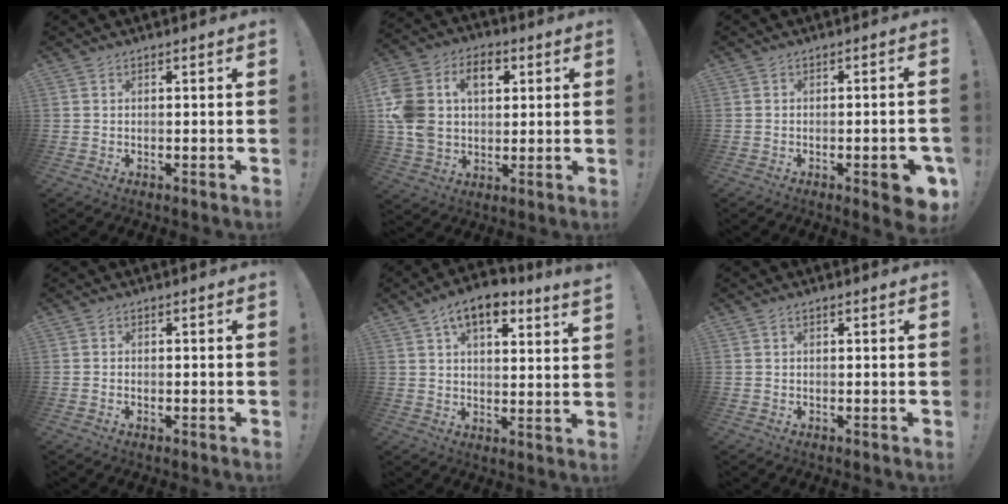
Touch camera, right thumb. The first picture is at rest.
{"total": 16.6, "force": [4.4, 12.7, 9.7], "torque": [-0.176, -0.001, 0.088]}
{"total": 6.3, "force": [-2.8, 1.5, 5.5], "torque": [-0.067, 0.007, -0.039]}
{"total": 0.5, "force": [-0.3, 0.3, 0.2], "torque": [-0.009, 0.003, -0.004]}
{"total": 9.5, "force": [6.2, 3.5, 6.4], "torque": [-0.100, -0.024, 0.109]}
{"total": 0.6, "force": [0.3, 0.4, 0.4], "torque": [-0.007, 0.000, 0.004]}